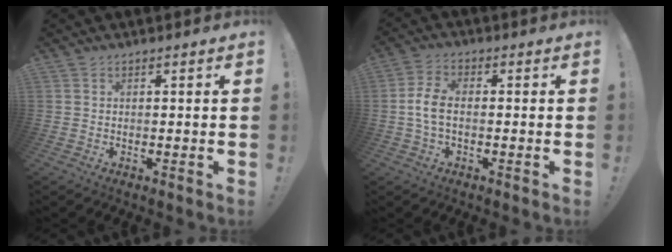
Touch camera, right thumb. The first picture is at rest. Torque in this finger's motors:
{"motor_torque": [-0.15, 0.05, -0.10, 0.25, -0.06]}